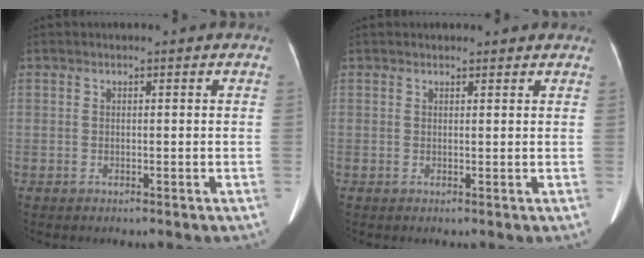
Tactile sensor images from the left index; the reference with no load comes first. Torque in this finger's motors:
{"motor_torque": [1.14, -1.00, 0.02, 0.02]}